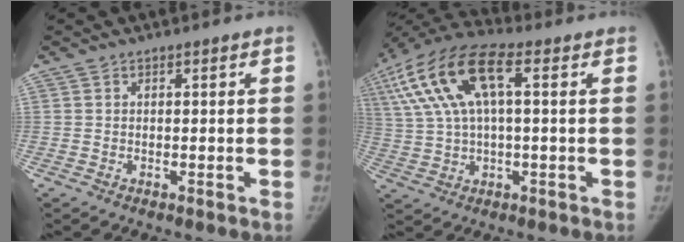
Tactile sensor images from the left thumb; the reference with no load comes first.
{"total": 17.4, "force": [4.8, 7.2, 15.1], "torque": [-0.314, 0.037, 0.083]}